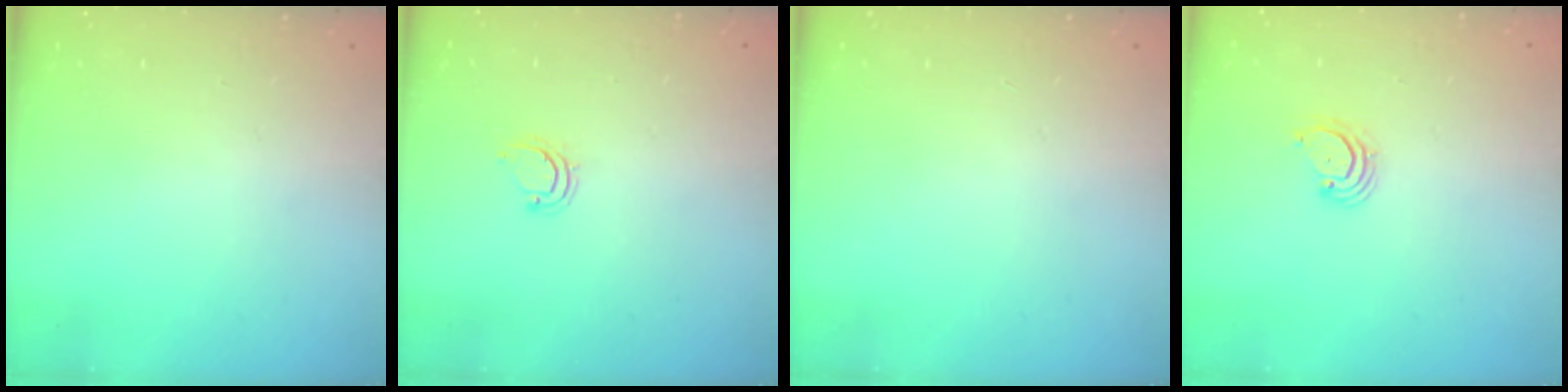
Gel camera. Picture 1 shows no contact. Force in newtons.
{"total": 3.9, "press": 3.9, "slide": 0.3}
{"total": 0.0}
{"total": 3.0, "press": 3.0, "slide": 0.3}